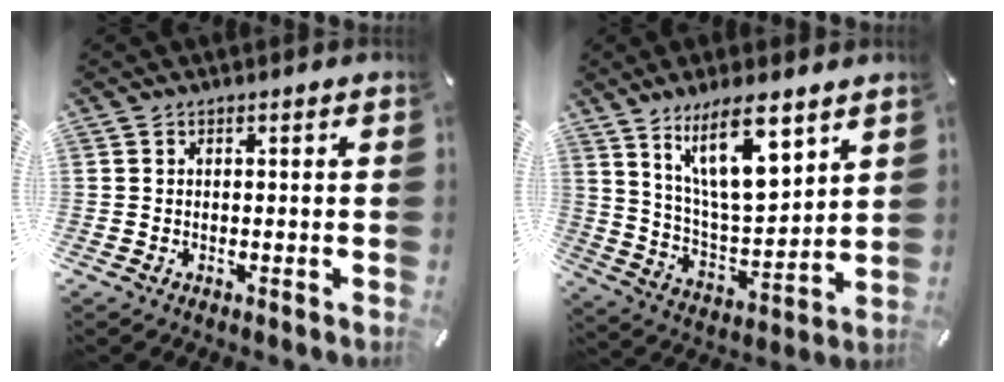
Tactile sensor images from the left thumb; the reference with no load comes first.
{"total": 16.3, "force": [10.3, 6.3, 11.0], "torque": [-0.198, -0.046, 0.175]}